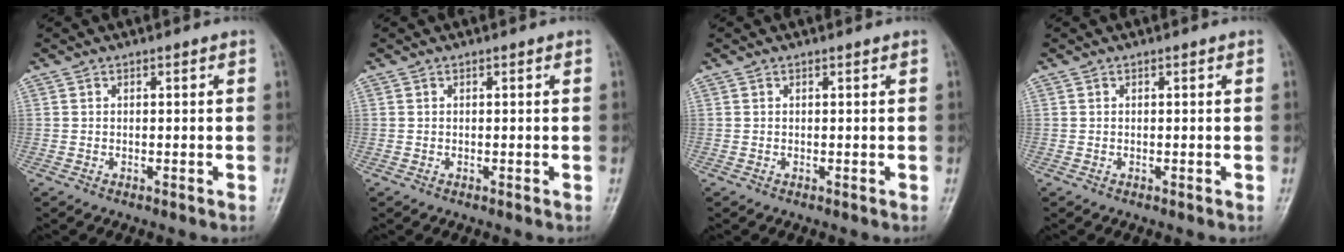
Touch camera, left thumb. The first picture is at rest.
{"total": 0.0}
{"total": 0.0}
{"total": 0.0}